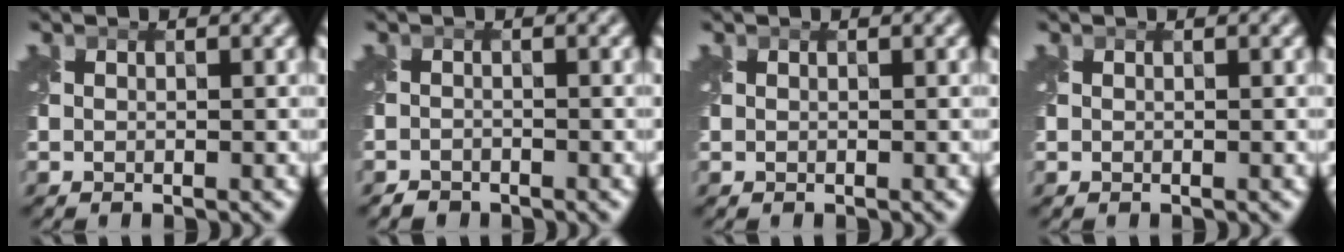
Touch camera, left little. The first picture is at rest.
{"total": 1.2, "force": [-1.1, 0.4, -0.1], "torque": [0.004, -0.004, -0.024]}
{"total": 0.0}
{"total": 0.0}